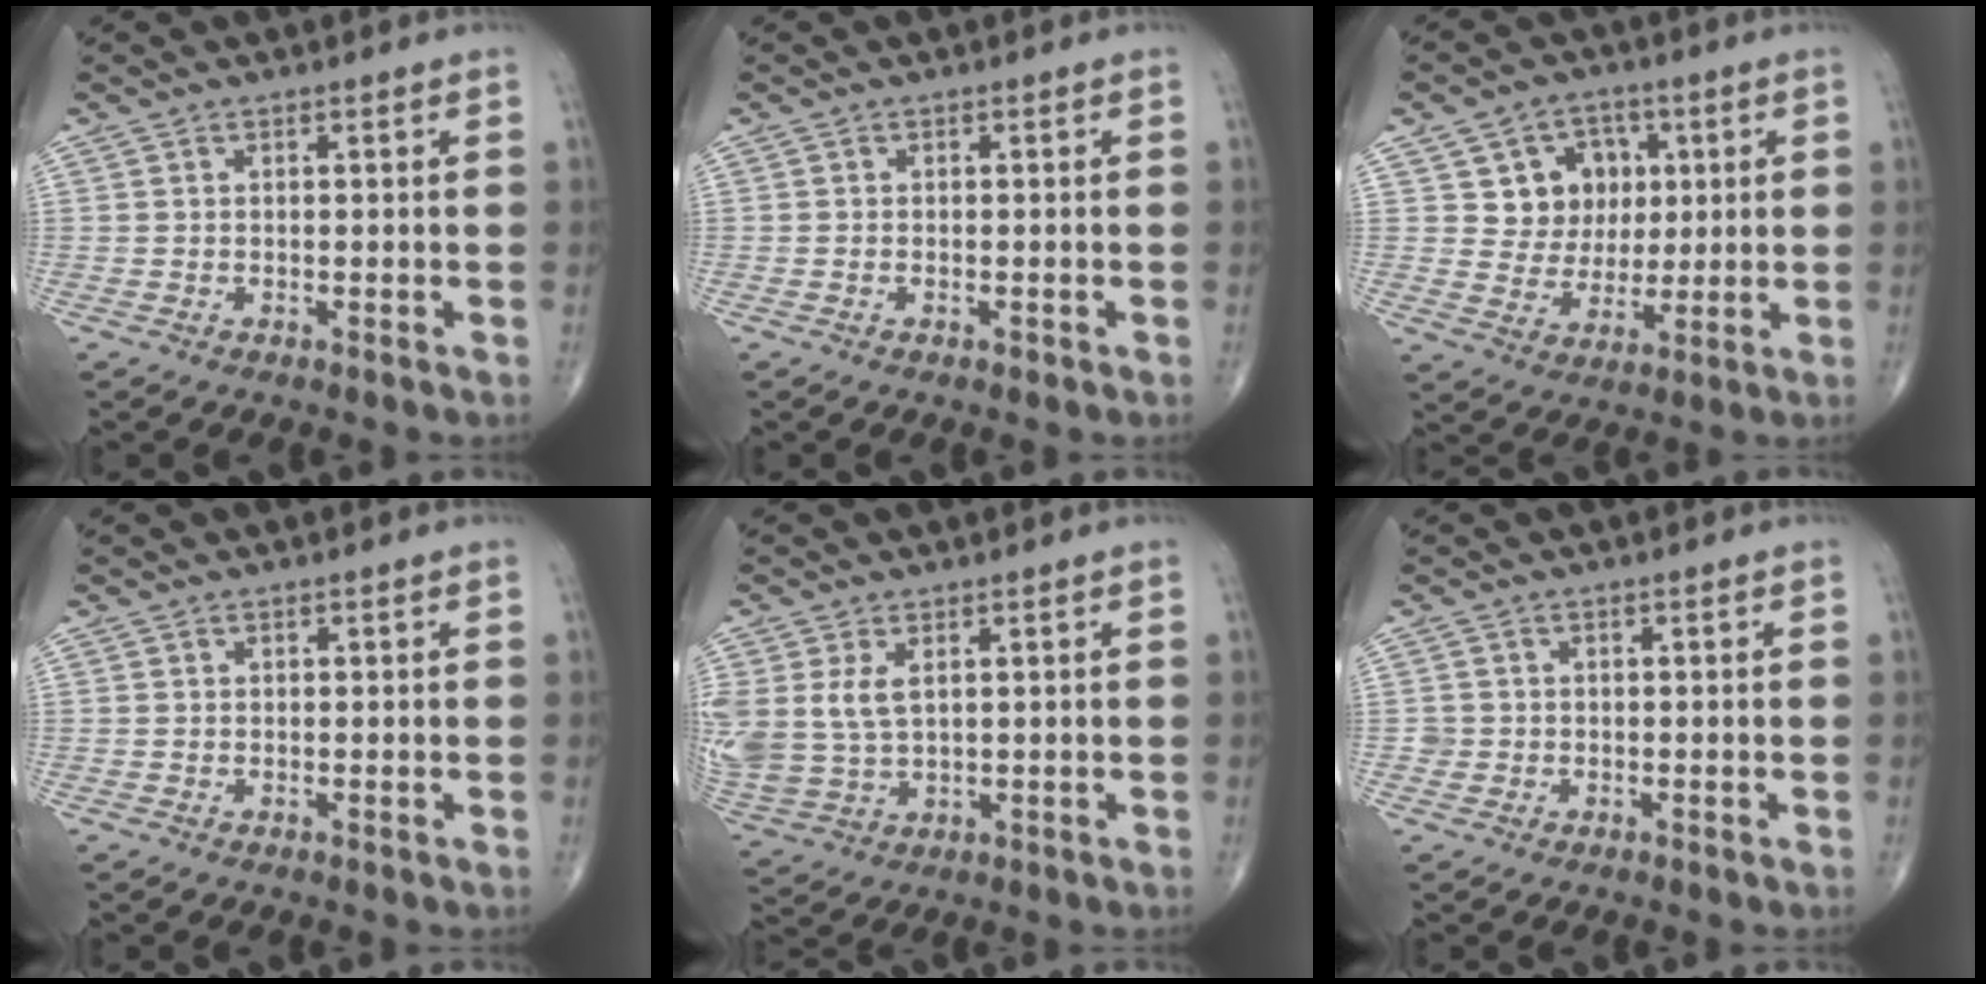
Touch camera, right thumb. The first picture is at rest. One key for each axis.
{"total": 0.7, "fx": -0.3, "fy": 0.4, "fz": 0.5, "tx": -0.010, "ty": 0.003, "tz": -0.004}
{"total": 10.0, "fx": 2.9, "fy": 8.9, "fz": 3.5, "tx": -0.003, "ty": -0.005, "tz": 0.050}
{"total": 0.0}
{"total": 9.8, "fx": 2.3, "fy": 6.3, "fz": 7.2, "tx": -0.170, "ty": -0.005, "tz": 0.061}
{"total": 1.3, "fx": -0.2, "fy": 1.3, "fz": 0.0, "tx": 0.009, "ty": 0.006, "tz": -0.006}